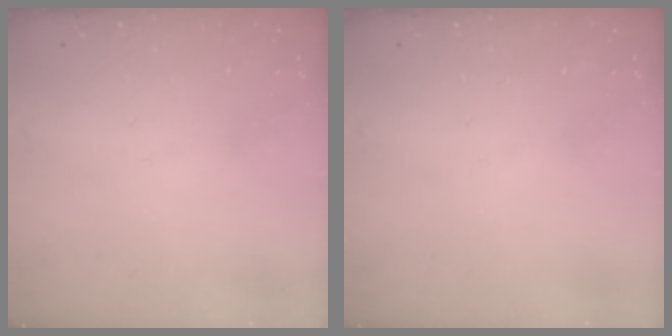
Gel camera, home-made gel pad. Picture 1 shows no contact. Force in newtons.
{"total": 0.0}